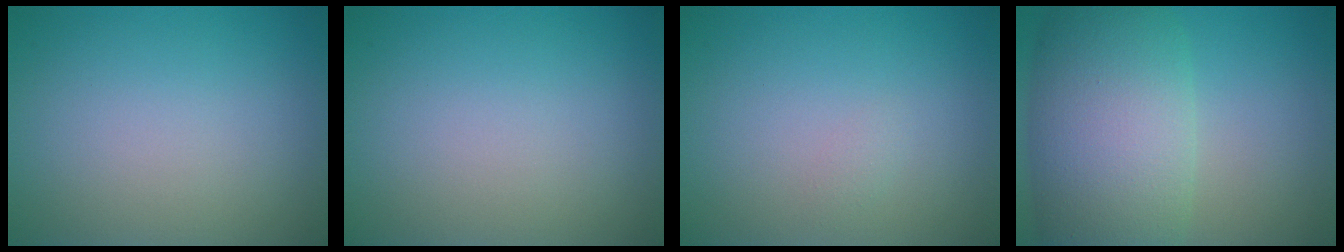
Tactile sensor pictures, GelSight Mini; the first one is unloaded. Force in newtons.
{"total": 0.0}
{"total": 0.5, "press": 0.5, "slide": 0.0}
{"total": 10.7, "press": 10.7, "slide": 0.7}